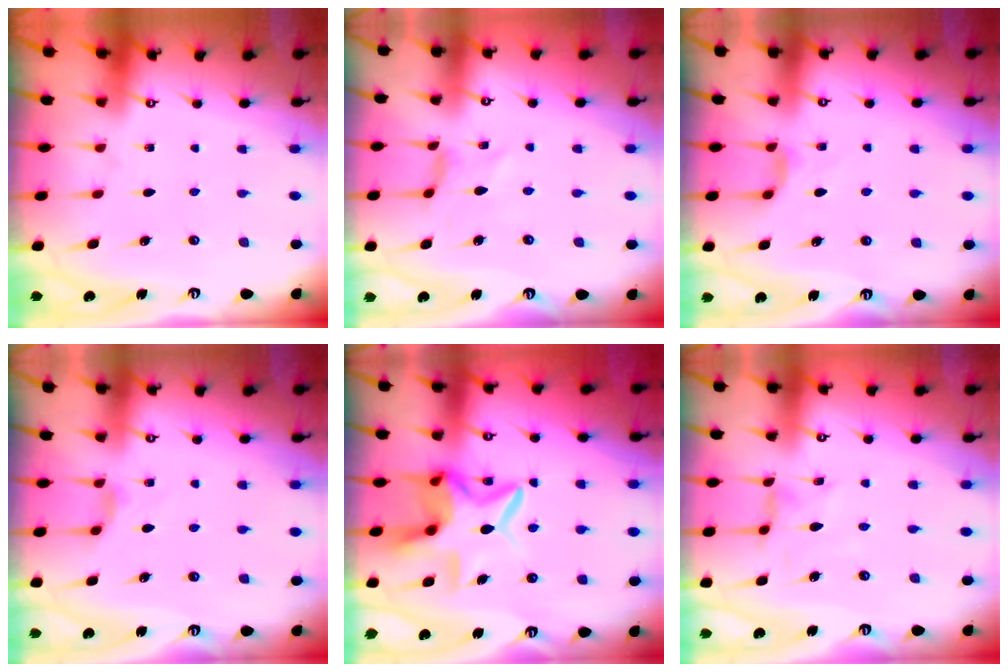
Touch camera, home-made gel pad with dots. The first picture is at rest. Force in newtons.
{"total": 0.0}
{"total": 4.7, "press": 4.7, "slide": 0.6}
{"total": 3.7, "press": 3.7, "slide": 0.7}
{"total": 10.8, "press": 10.7, "slide": 0.9}
{"total": 1.7, "press": 1.7, "slide": 0.2}